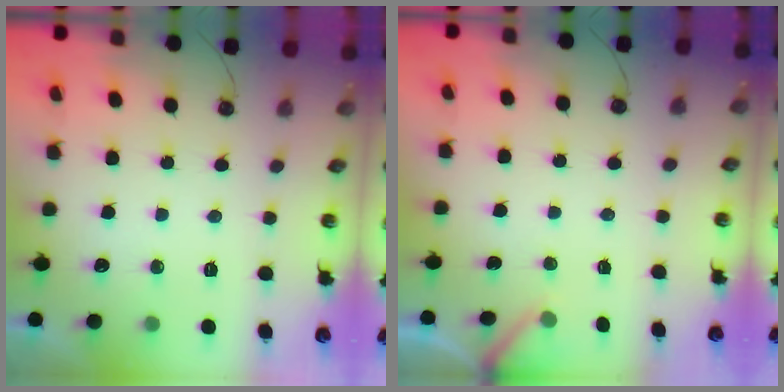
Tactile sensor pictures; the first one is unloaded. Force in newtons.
{"total": 3.0, "press": 3.0, "slide": 0.2}